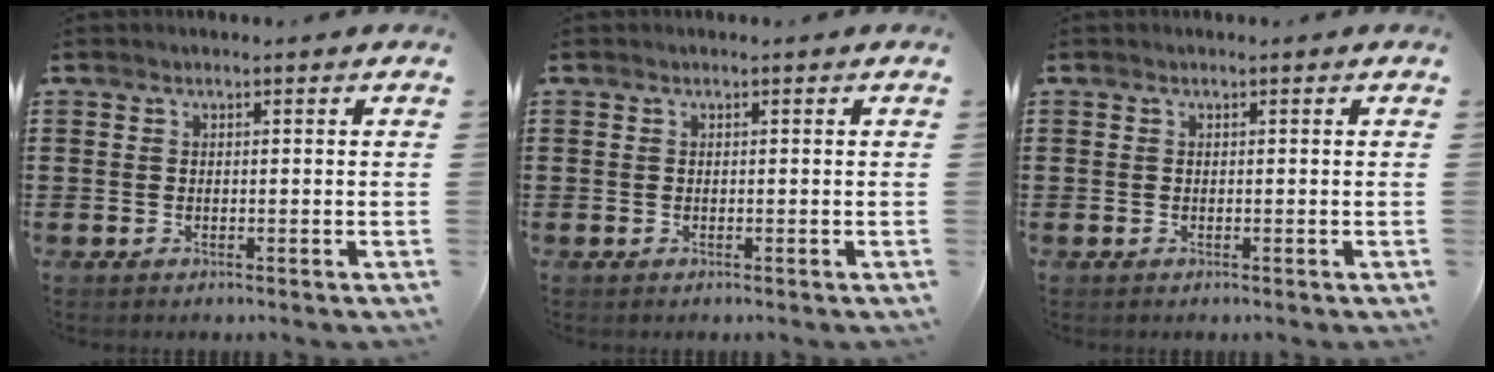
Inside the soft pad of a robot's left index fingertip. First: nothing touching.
{"total": 0.0}
{"total": 0.0}